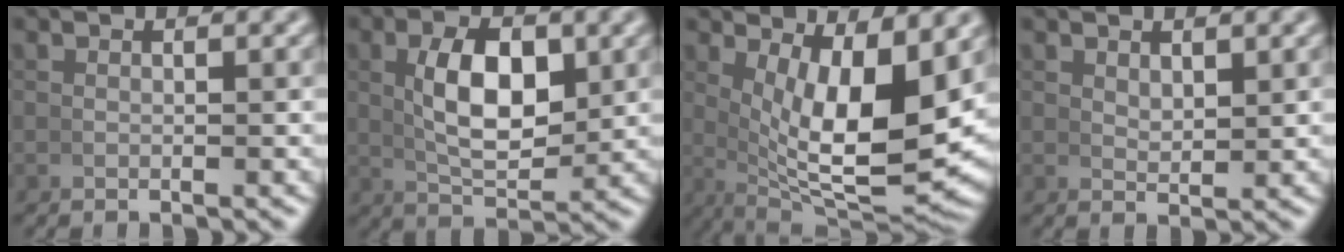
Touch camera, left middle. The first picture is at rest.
{"total": 6.2, "force": [1.0, 2.7, 5.5], "torque": [-0.086, -0.007, 0.024]}
{"total": 13.6, "force": [1.7, 5.7, 12.2], "torque": [-0.193, -0.042, 0.049]}
{"total": 1.5, "force": [1.3, 0.1, 0.8], "torque": [-0.010, -0.006, 0.030]}